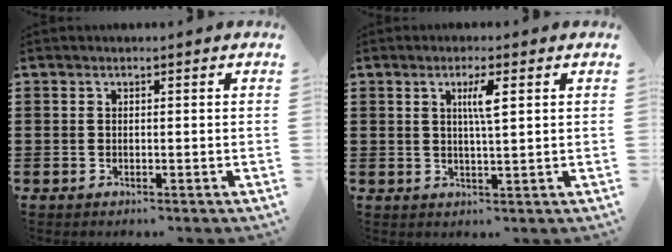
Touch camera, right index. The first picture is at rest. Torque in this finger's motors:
{"motor_torque": [0.35, -0.24, 0.13, 0.04]}